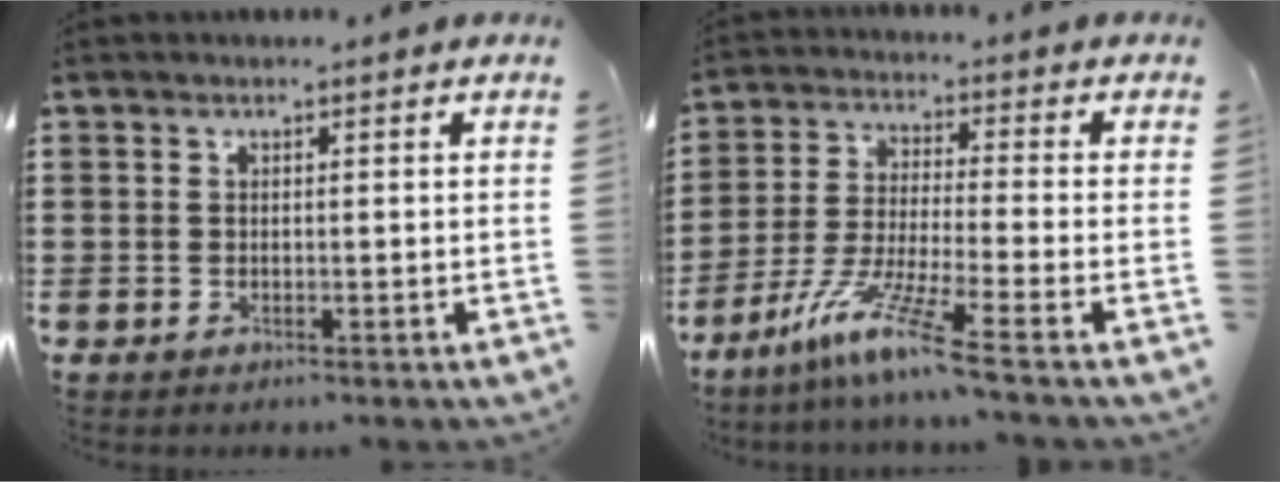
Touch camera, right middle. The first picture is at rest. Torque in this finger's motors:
{"motor_torque": [1.73, -0.41, 0.57, 0.14]}